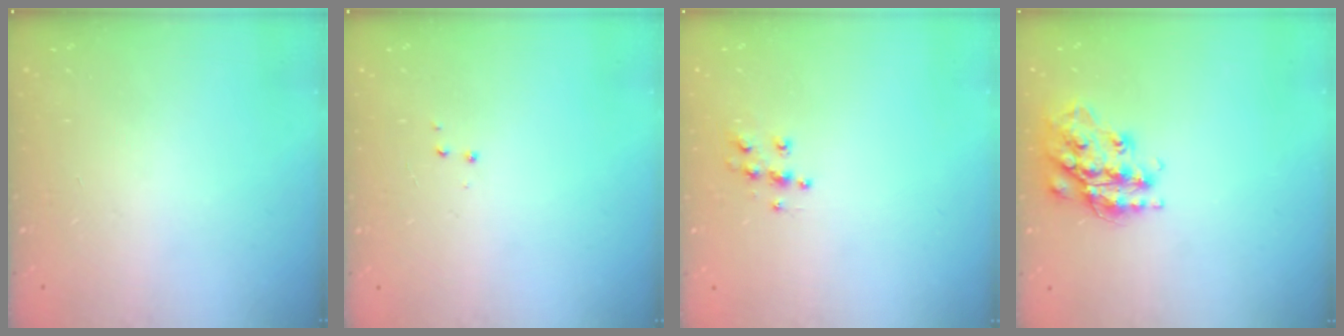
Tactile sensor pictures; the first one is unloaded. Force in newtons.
{"total": 2.9, "press": 2.8, "slide": 0.4}
{"total": 6.2, "press": 6.2, "slide": 0.2}
{"total": 16.9, "press": 16.9, "slide": 1.2}